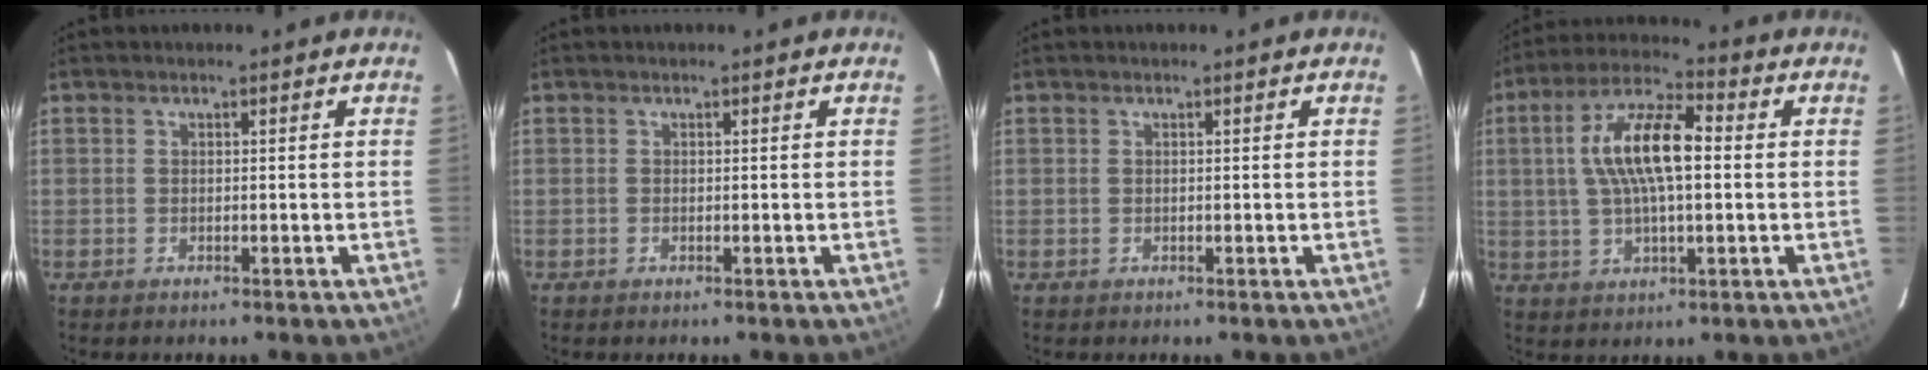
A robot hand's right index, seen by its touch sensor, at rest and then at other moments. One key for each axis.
{"total": 0.0}
{"total": 0.0}
{"total": 12.8, "fx": 1.4, "fy": 4.4, "fz": 11.9, "tx": -0.225, "ty": 0.021, "tz": 0.022}